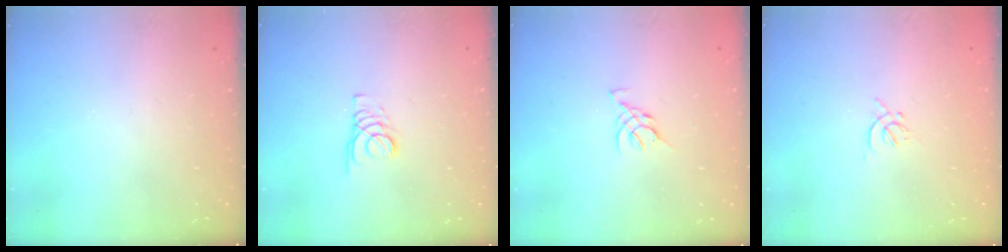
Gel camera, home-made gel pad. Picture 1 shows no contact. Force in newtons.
{"total": 1.8, "press": 1.7, "slide": 0.1}
{"total": 3.6, "press": 3.5, "slide": 0.8}
{"total": 1.7, "press": 1.7, "slide": 0.5}